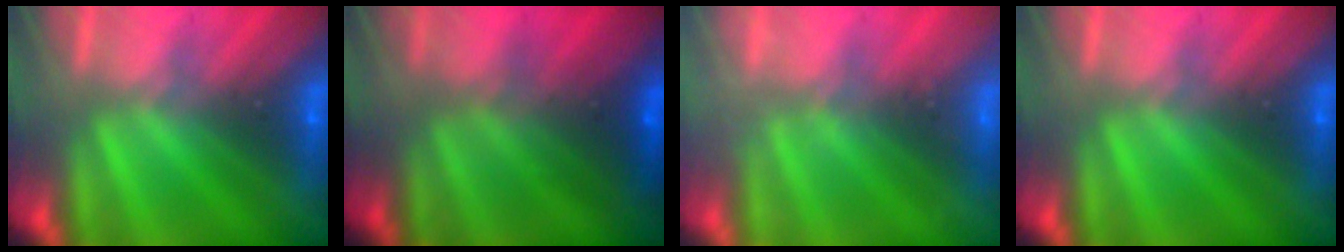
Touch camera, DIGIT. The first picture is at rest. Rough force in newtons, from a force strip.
{"total": 5.6}
{"total": 2.1}
{"total": 0.0}